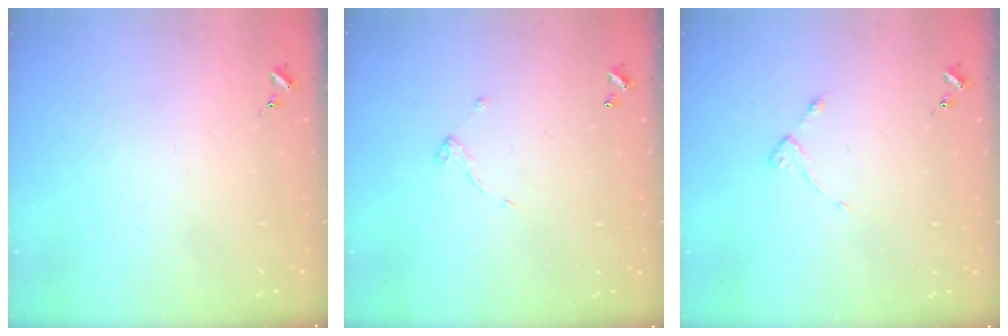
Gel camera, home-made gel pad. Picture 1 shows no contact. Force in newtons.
{"total": 4.4, "press": 4.4, "slide": 0.2}
{"total": 2.8, "press": 2.7, "slide": 0.5}